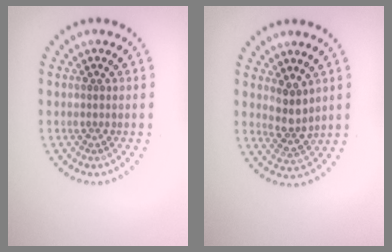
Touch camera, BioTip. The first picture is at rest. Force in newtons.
{"total": 2.6, "press": 2.1, "slide": 1.5}